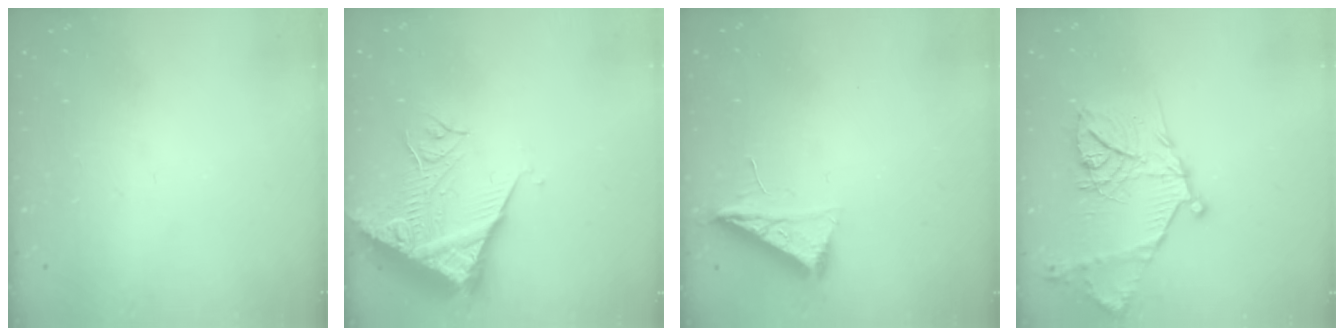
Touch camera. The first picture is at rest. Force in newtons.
{"total": 11.1, "press": 11.0, "slide": 1.3}
{"total": 7.0, "press": 6.9, "slide": 0.8}
{"total": 19.6, "press": 19.6, "slide": 1.5}